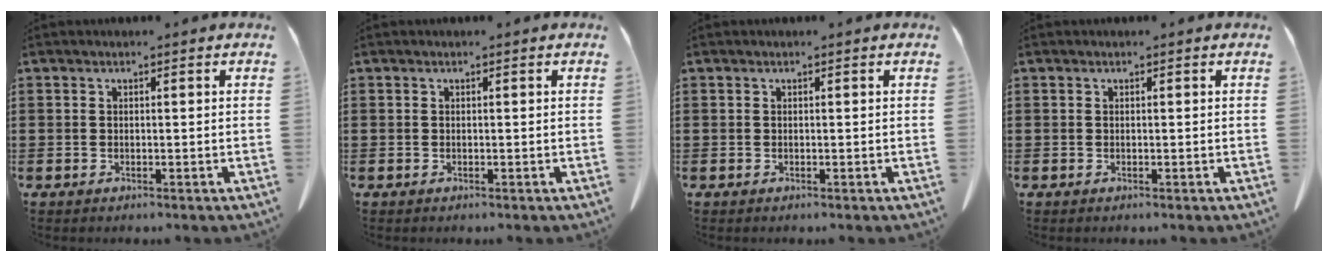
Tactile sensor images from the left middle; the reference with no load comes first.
{"total": 0.0}
{"total": 0.0}
{"total": 0.0}